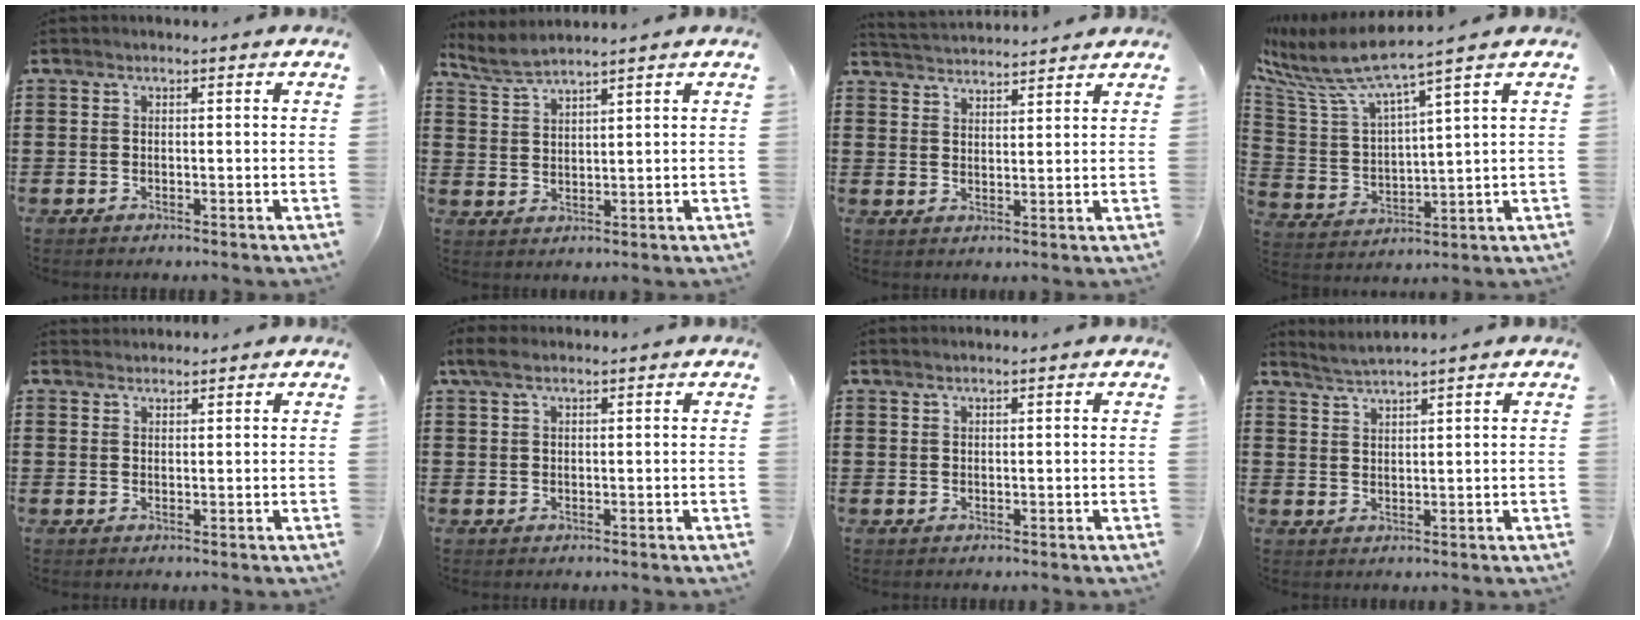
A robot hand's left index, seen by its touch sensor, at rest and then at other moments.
{"total": 3.5, "force": [3.3, 0.1, 1.2], "torque": [-0.034, -0.006, 0.061]}
{"total": 2.8, "force": [2.8, -0.2, -0.3], "torque": [-0.004, -0.012, 0.049]}
{"total": 6.5, "force": [5.5, 0.2, 3.5], "torque": [-0.096, -0.042, 0.088]}
{"total": 1.6, "force": [1.5, 0.2, -0.1], "torque": [-0.001, 0.002, 0.031]}
{"total": 2.7, "force": [1.7, 0.8, 1.9], "torque": [-0.041, 0.004, 0.032]}
{"total": 0.9, "force": [0.8, -0.1, 0.3], "torque": [-0.006, 0.000, 0.016]}
{"total": 2.3, "force": [2.2, -0.6, 0.2], "torque": [-0.009, -0.005, 0.041]}